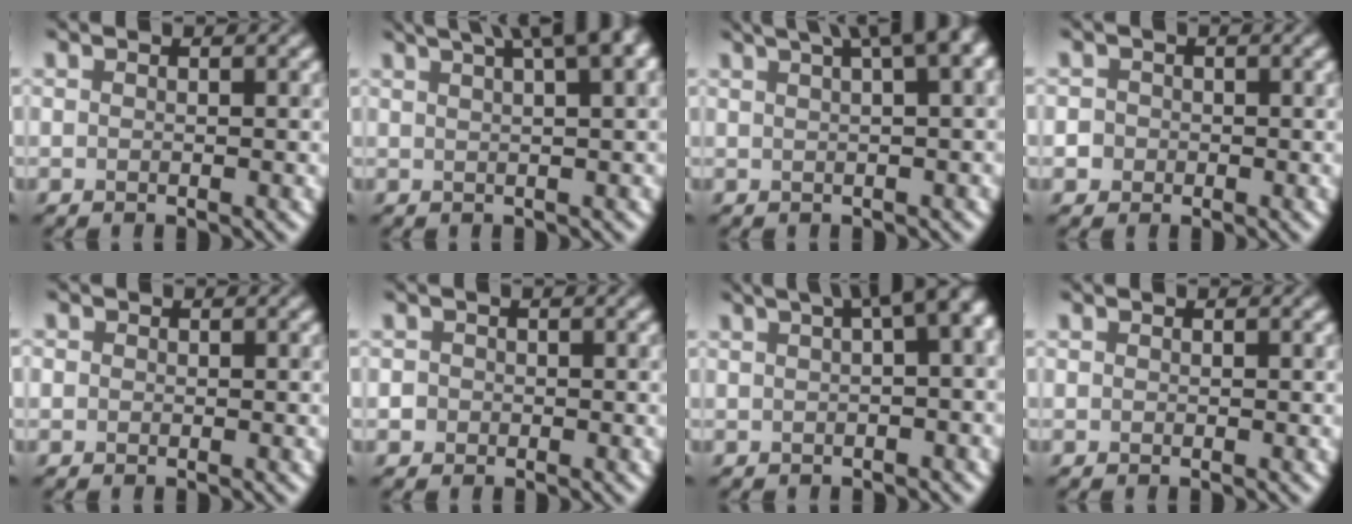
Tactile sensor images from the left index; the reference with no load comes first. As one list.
[{"total": 8.8, "force": [5.0, 3.1, 6.6], "torque": [-0.052, 0.053, 0.048]}, {"total": 9.0, "force": [4.6, 3.4, 6.9], "torque": [-0.065, 0.053, 0.053]}, {"total": 1.6, "force": [-0.6, 1.5, 0.1], "torque": [0.015, 0.009, -0.017]}, {"total": 0.5, "force": [-0.1, 0.4, -0.2], "torque": [0.011, -0.003, -0.003]}, {"total": 1.1, "force": [-0.4, 1.0, -0.1], "torque": [0.014, 0.001, -0.009]}, {"total": 8.5, "force": [2.6, 3.4, 7.3], "torque": [-0.047, 0.040, 0.031]}, {"total": 0.0}]